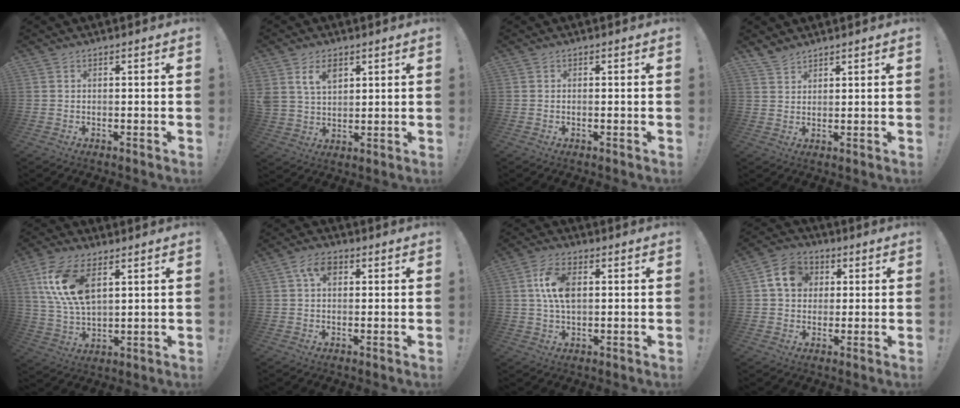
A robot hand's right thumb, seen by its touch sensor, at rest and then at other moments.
{"total": 8.4, "force": [4.5, 5.6, 4.3], "torque": [-0.078, -0.013, 0.088]}
{"total": 0.6, "force": [-0.4, 0.1, 0.5], "torque": [-0.008, 0.000, -0.008]}
{"total": 3.5, "force": [3.1, 1.4, 0.7], "torque": [-0.011, -0.020, 0.060]}
{"total": 14.4, "force": [5.9, 7.7, 10.6], "torque": [-0.220, -0.016, 0.109]}
{"total": 6.0, "force": [1.7, 3.9, 4.3], "torque": [-0.078, 0.010, 0.032]}
{"total": 9.8, "force": [1.5, 5.6, 7.9], "torque": [-0.153, 0.002, 0.025]}
{"total": 11.1, "force": [3.2, 9.2, 5.4], "torque": [-0.079, 0.007, 0.066]}